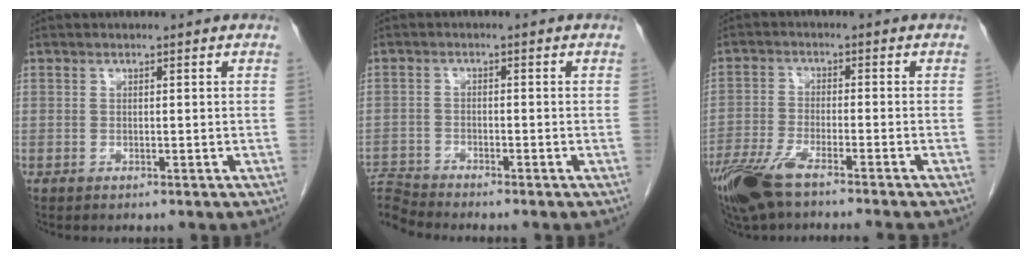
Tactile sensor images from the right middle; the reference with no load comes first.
{"total": 4.9, "force": [-4.8, -1.0, -0.3], "torque": [-0.001, -0.003, -0.091]}
{"total": 9.1, "force": [-7.0, 0.7, 5.8], "torque": [-0.110, -0.021, -0.127]}